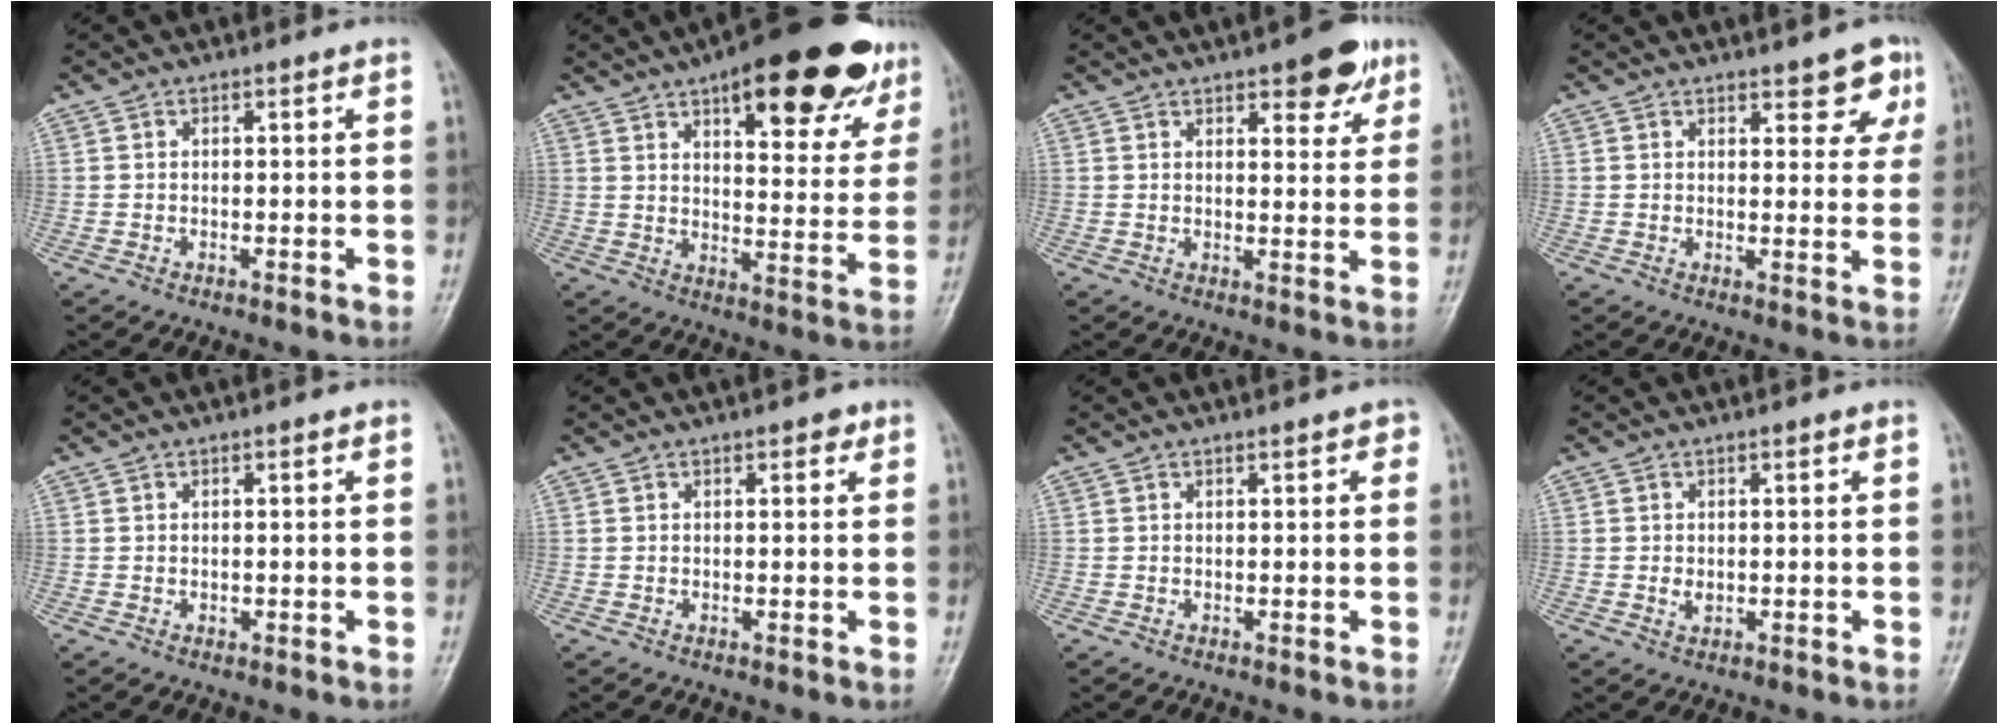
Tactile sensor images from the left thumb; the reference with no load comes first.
{"total": 23.8, "force": [14.3, 8.5, 17.0], "torque": [-0.189, -0.036, 0.195]}
{"total": 7.5, "force": [4.6, 3.0, 5.1], "torque": [-0.041, -0.021, 0.055]}
{"total": 5.9, "force": [3.7, 2.6, 3.7], "torque": [-0.010, -0.018, 0.042]}
{"total": 0.6, "force": [0.2, 0.4, 0.4], "torque": [-0.002, -0.001, 0.004]}
{"total": 1.5, "force": [0.9, 0.8, 1.0], "torque": [-0.005, -0.002, 0.007]}
{"total": 1.3, "force": [0.7, 0.6, 1.0], "torque": [-0.007, 0.001, 0.005]}
{"total": 1.6, "force": [0.1, 1.1, 1.1], "torque": [-0.015, -0.002, 0.004]}